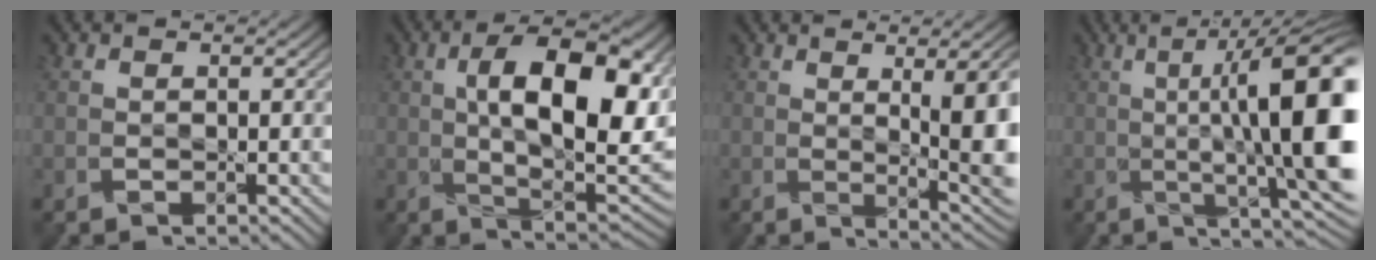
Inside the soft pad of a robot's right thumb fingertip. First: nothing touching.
{"total": 14.8, "force": [2.8, 6.6, 13.0], "torque": [-0.197, 0.004, 0.043]}
{"total": 10.6, "force": [0.6, 3.2, 10.1], "torque": [-0.125, 0.010, 0.012]}
{"total": 16.0, "force": [0.7, 3.6, 15.6], "torque": [-0.215, 0.020, 0.019]}